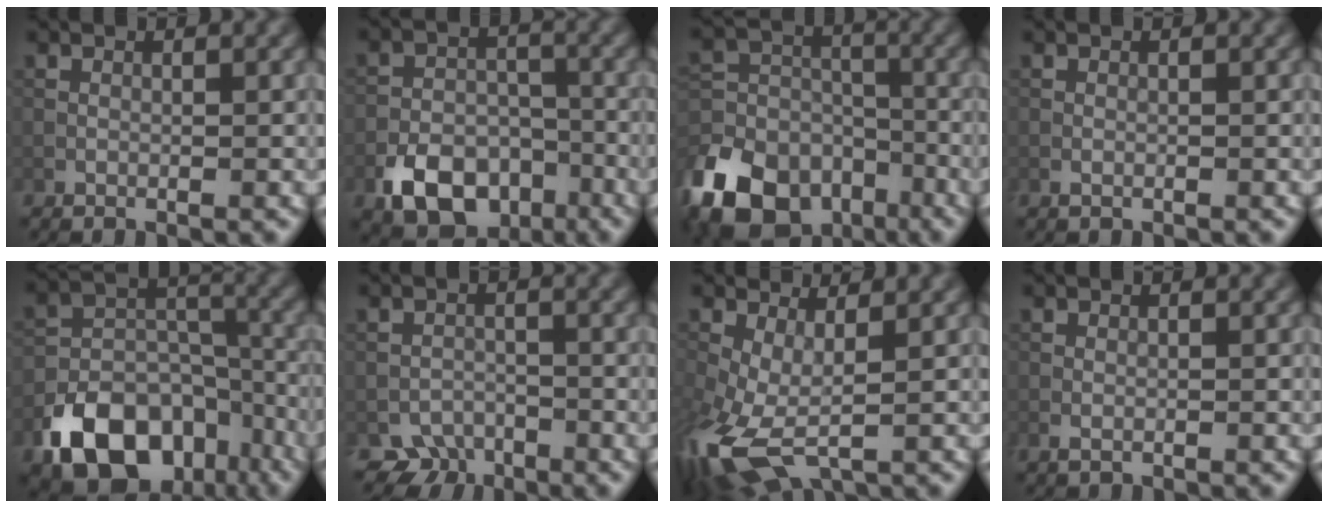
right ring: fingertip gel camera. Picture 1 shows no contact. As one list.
[{"total": 7.6, "force": [-4.2, 4.8, 4.1], "torque": [-0.064, -0.010, -0.069]}, {"total": 15.4, "force": [-9.3, 10.1, 7.0], "torque": [-0.172, -0.026, -0.158]}, {"total": 0.6, "force": [-0.3, 0.4, 0.3], "torque": [-0.008, -0.001, -0.005]}, {"total": 12.3, "force": [-7.1, 7.9, 6.2], "torque": [-0.119, -0.010, -0.121]}, {"total": 3.0, "force": [-2.3, 1.9, 0.4], "torque": [0.005, 0.001, -0.043]}, {"total": 8.8, "force": [-1.8, 5.0, 7.0], "torque": [-0.182, -0.023, -0.027]}, {"total": 0.9, "force": [-0.3, 0.6, 0.6], "torque": [-0.013, -0.002, -0.007]}]